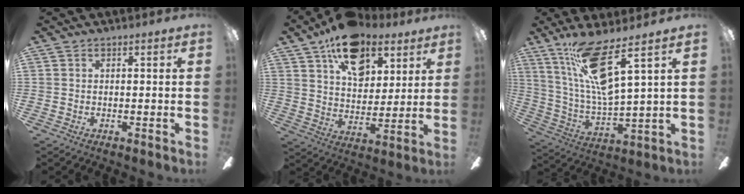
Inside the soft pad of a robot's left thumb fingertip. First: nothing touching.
{"total": 17.1, "force": [10.3, 10.1, 9.1], "torque": [-0.134, -0.046, 0.184]}
{"total": 15.7, "force": [9.6, 2.8, 12.2], "torque": [-0.250, -0.046, 0.156]}